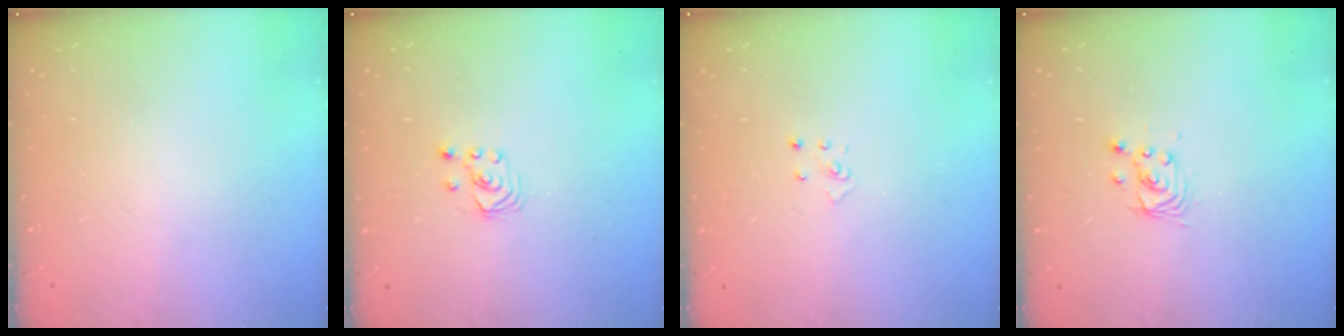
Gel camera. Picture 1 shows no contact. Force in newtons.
{"total": 1.8, "press": 1.8, "slide": 0.2}
{"total": 2.8, "press": 2.8, "slide": 0.3}
{"total": 2.9, "press": 2.9, "slide": 0.0}